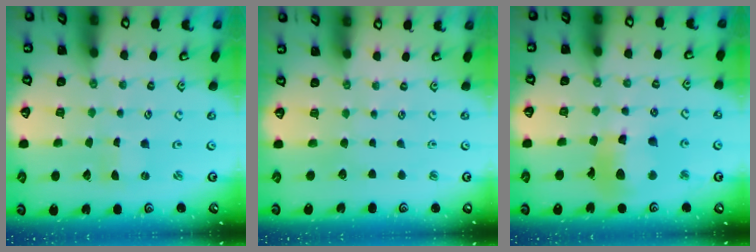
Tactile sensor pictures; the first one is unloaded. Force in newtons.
{"total": 0.0}
{"total": 12.5, "press": 12.4, "slide": 1.5}